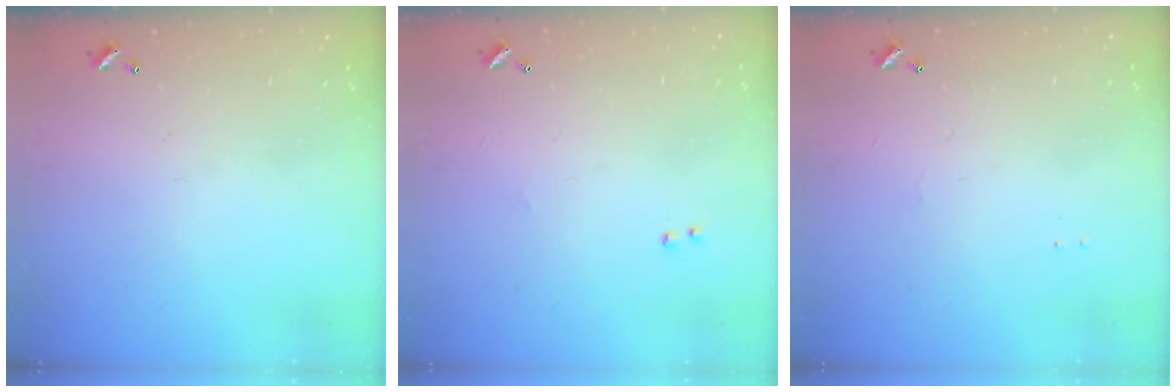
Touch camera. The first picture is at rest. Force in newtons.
{"total": 2.3, "press": 2.2, "slide": 0.8}
{"total": 0.9, "press": 0.8, "slide": 0.5}